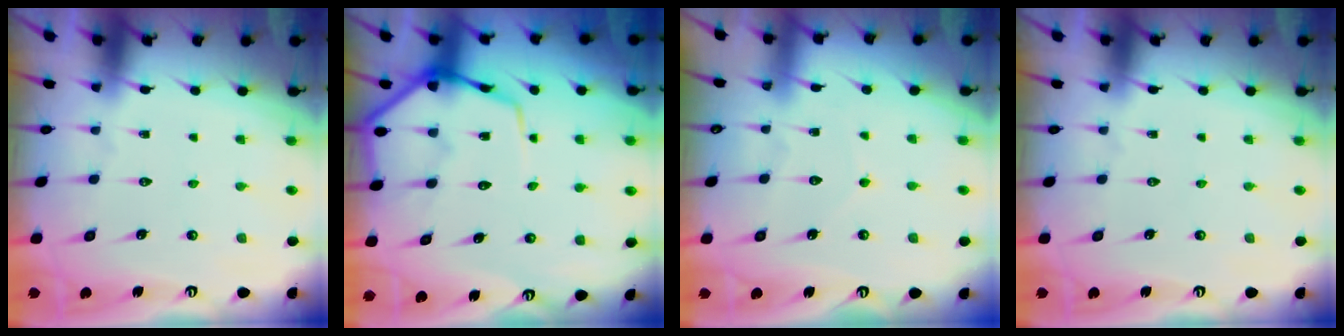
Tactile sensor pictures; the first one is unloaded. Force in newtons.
{"total": 9.4, "press": 9.3, "slide": 0.9}
{"total": 3.2, "press": 3.2, "slide": 0.3}
{"total": 0.0}